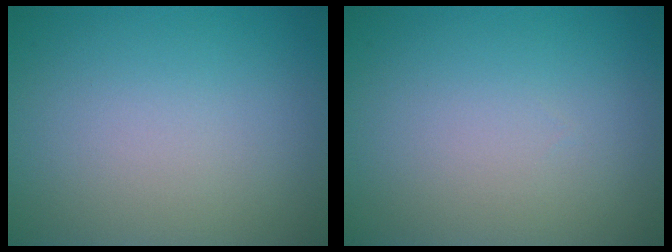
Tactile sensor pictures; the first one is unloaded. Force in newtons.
{"total": 0.0}